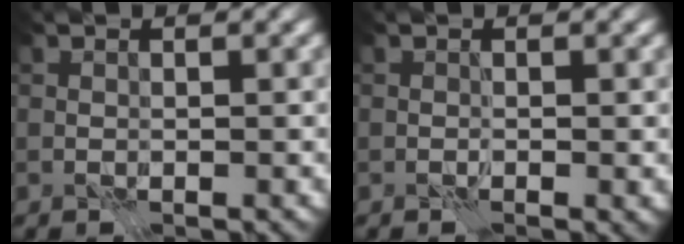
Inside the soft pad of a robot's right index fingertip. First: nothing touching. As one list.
[{"total": 0.0}]